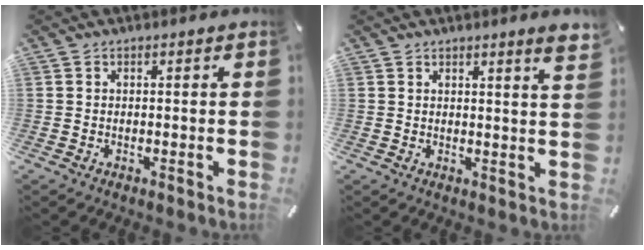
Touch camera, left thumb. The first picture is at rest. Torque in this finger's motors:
{"motor_torque": [1.41, 1.37, 1.56, -1.21, 0.25]}